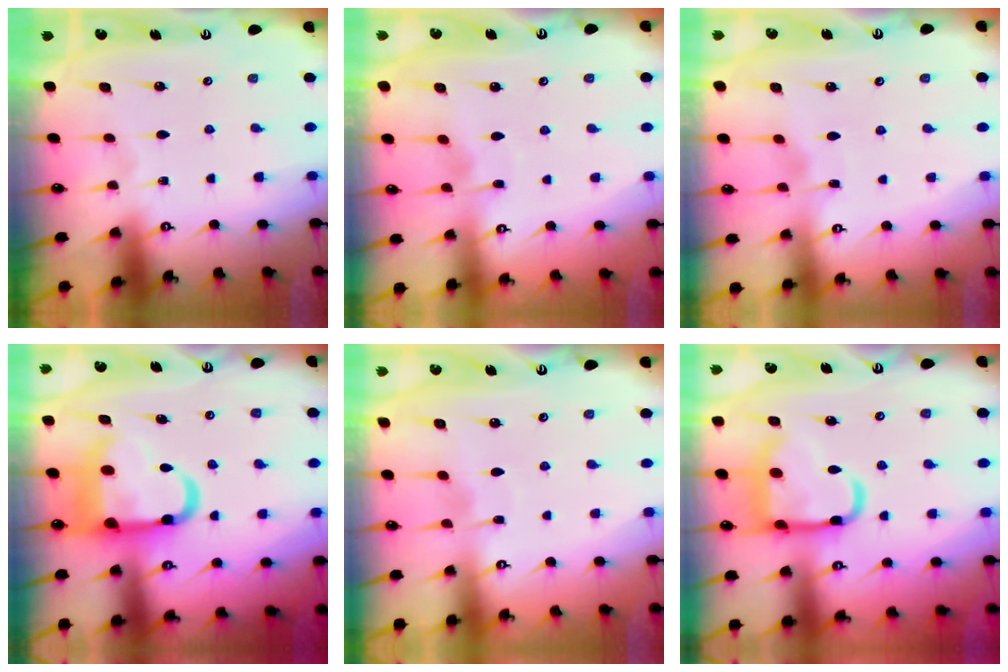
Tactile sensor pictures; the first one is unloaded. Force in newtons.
{"total": 3.0, "press": 2.9, "slide": 0.4}
{"total": 2.5, "press": 2.5, "slide": 0.2}
{"total": 15.0, "press": 14.9, "slide": 1.6}
{"total": 1.8, "press": 1.7, "slide": 0.3}
{"total": 16.3, "press": 16.2, "slide": 1.7}